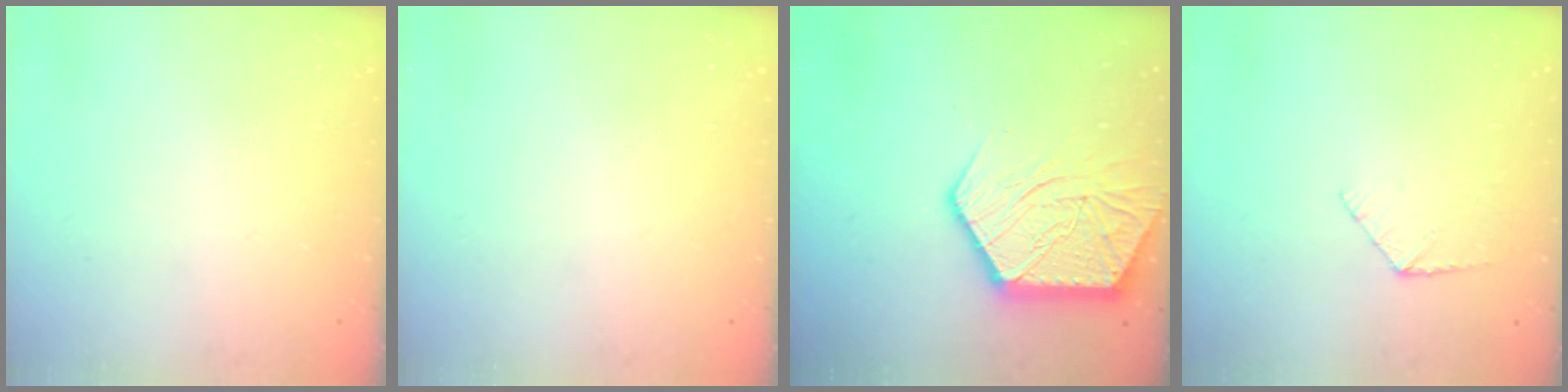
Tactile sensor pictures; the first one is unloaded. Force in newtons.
{"total": 0.0}
{"total": 16.7, "press": 16.7, "slide": 1.3}
{"total": 6.1, "press": 6.1, "slide": 0.5}